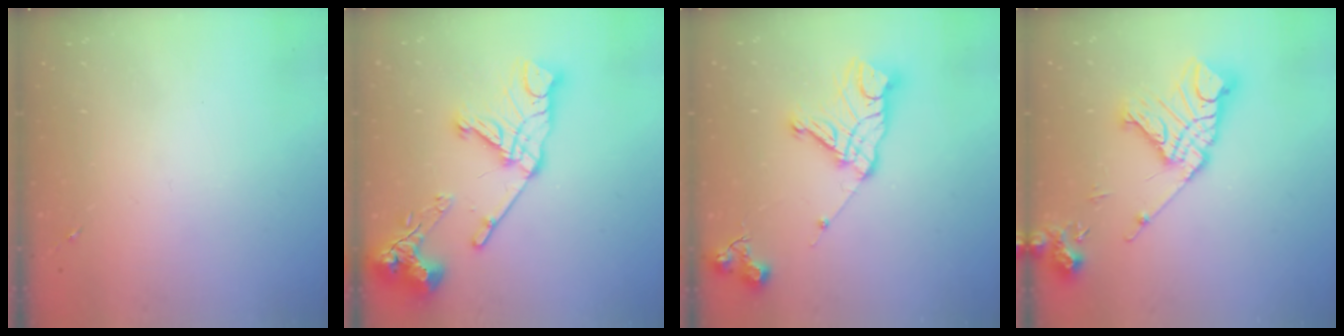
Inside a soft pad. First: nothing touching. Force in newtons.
{"total": 20.1, "press": 20.0, "slide": 2.3}
{"total": 15.6, "press": 15.6, "slide": 1.2}
{"total": 18.0, "press": 17.9, "slide": 2.5}